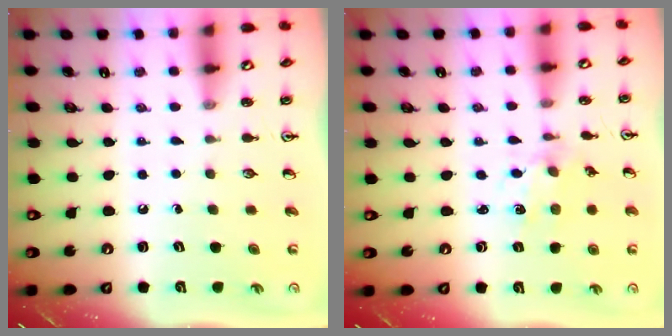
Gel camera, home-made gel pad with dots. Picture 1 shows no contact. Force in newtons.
{"total": 2.4, "press": 2.4, "slide": 0.4}